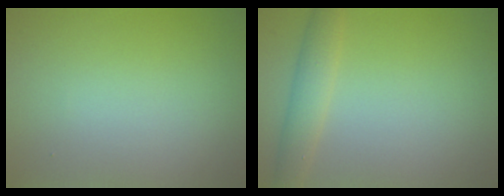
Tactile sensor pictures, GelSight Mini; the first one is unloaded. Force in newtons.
{"total": 2.8, "press": 2.8, "slide": 0.1}